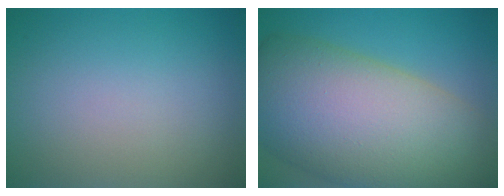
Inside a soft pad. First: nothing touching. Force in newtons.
{"total": 17.3, "press": 17.3, "slide": 1.2}